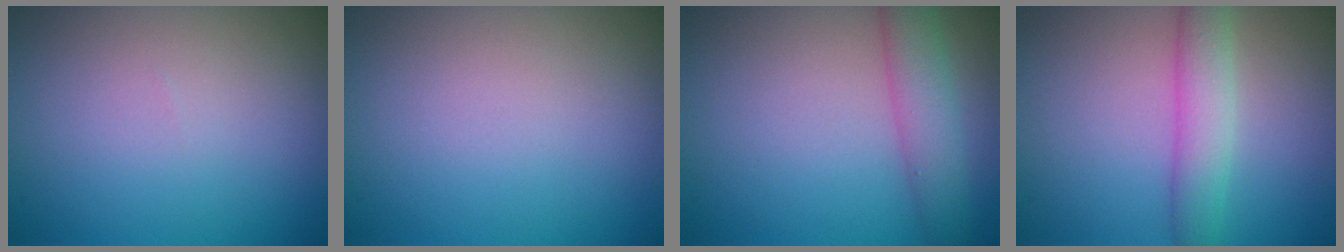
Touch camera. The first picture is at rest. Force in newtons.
{"total": 0.0}
{"total": 3.7, "press": 3.7, "slide": 0.2}
{"total": 3.6, "press": 3.6, "slide": 0.1}